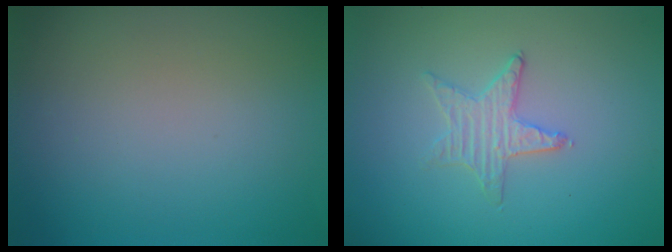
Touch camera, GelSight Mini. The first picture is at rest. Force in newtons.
{"total": 1.2, "press": 1.2, "slide": 0.1}